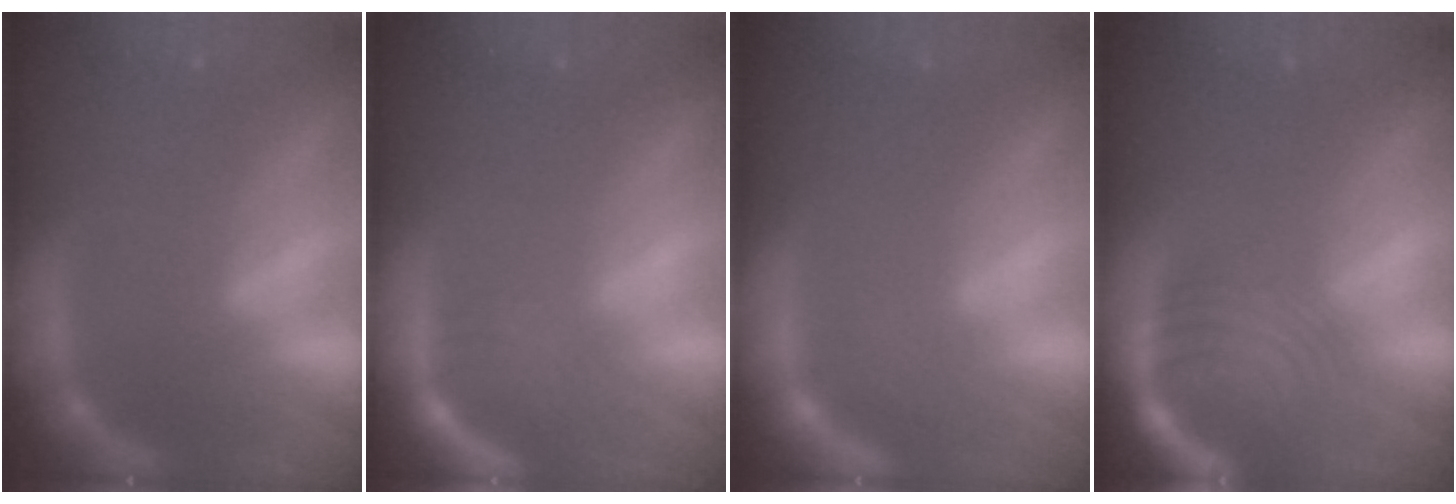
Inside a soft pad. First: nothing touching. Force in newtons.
{"total": 3.9}
{"total": 2.0}
{"total": 9.5}